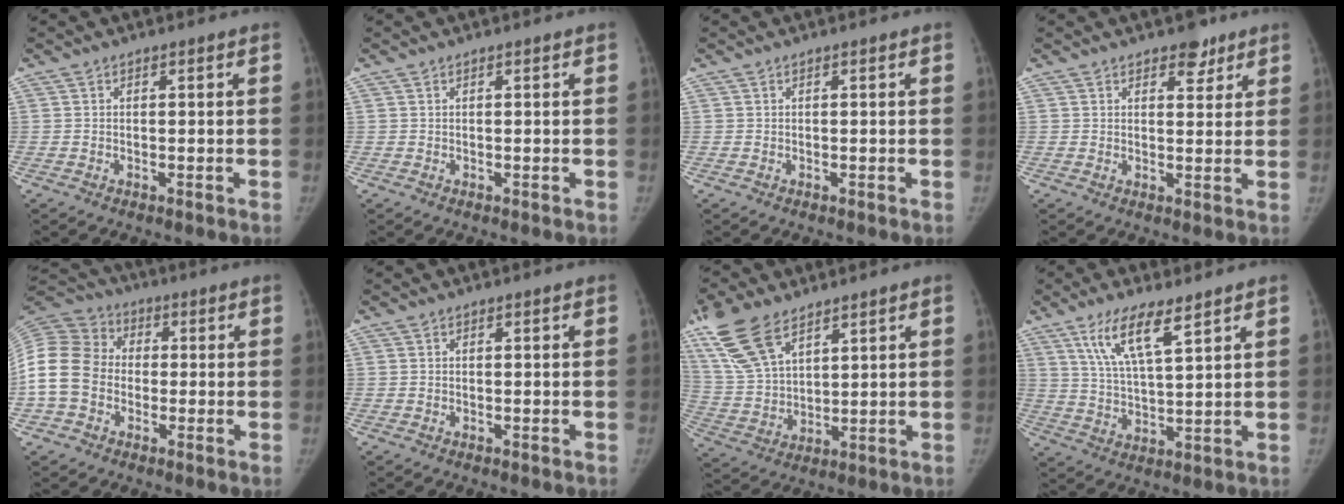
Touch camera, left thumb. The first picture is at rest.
{"total": 0.0}
{"total": 0.0}
{"total": 4.0, "force": [2.8, 2.3, 1.8], "torque": [0.001, -0.015, 0.038]}
{"total": 14.4, "force": [-1.7, 11.8, 8.0], "torque": [-0.162, 0.032, -0.043]}
{"total": 0.0}
{"total": 13.9, "force": [8.9, 6.7, 8.4], "torque": [-0.163, -0.023, 0.182]}
{"total": 9.6, "force": [5.8, 2.2, 7.3], "torque": [-0.137, -0.027, 0.118]}